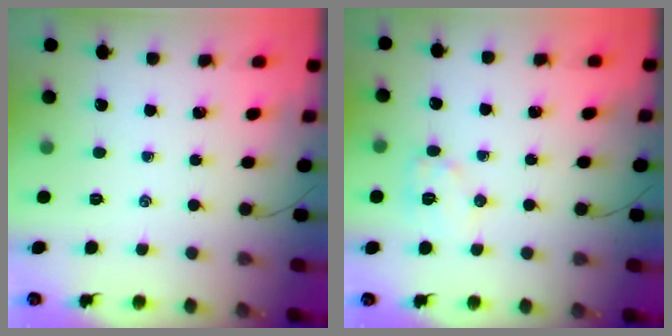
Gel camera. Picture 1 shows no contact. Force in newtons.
{"total": 7.7, "press": 7.7, "slide": 0.4}